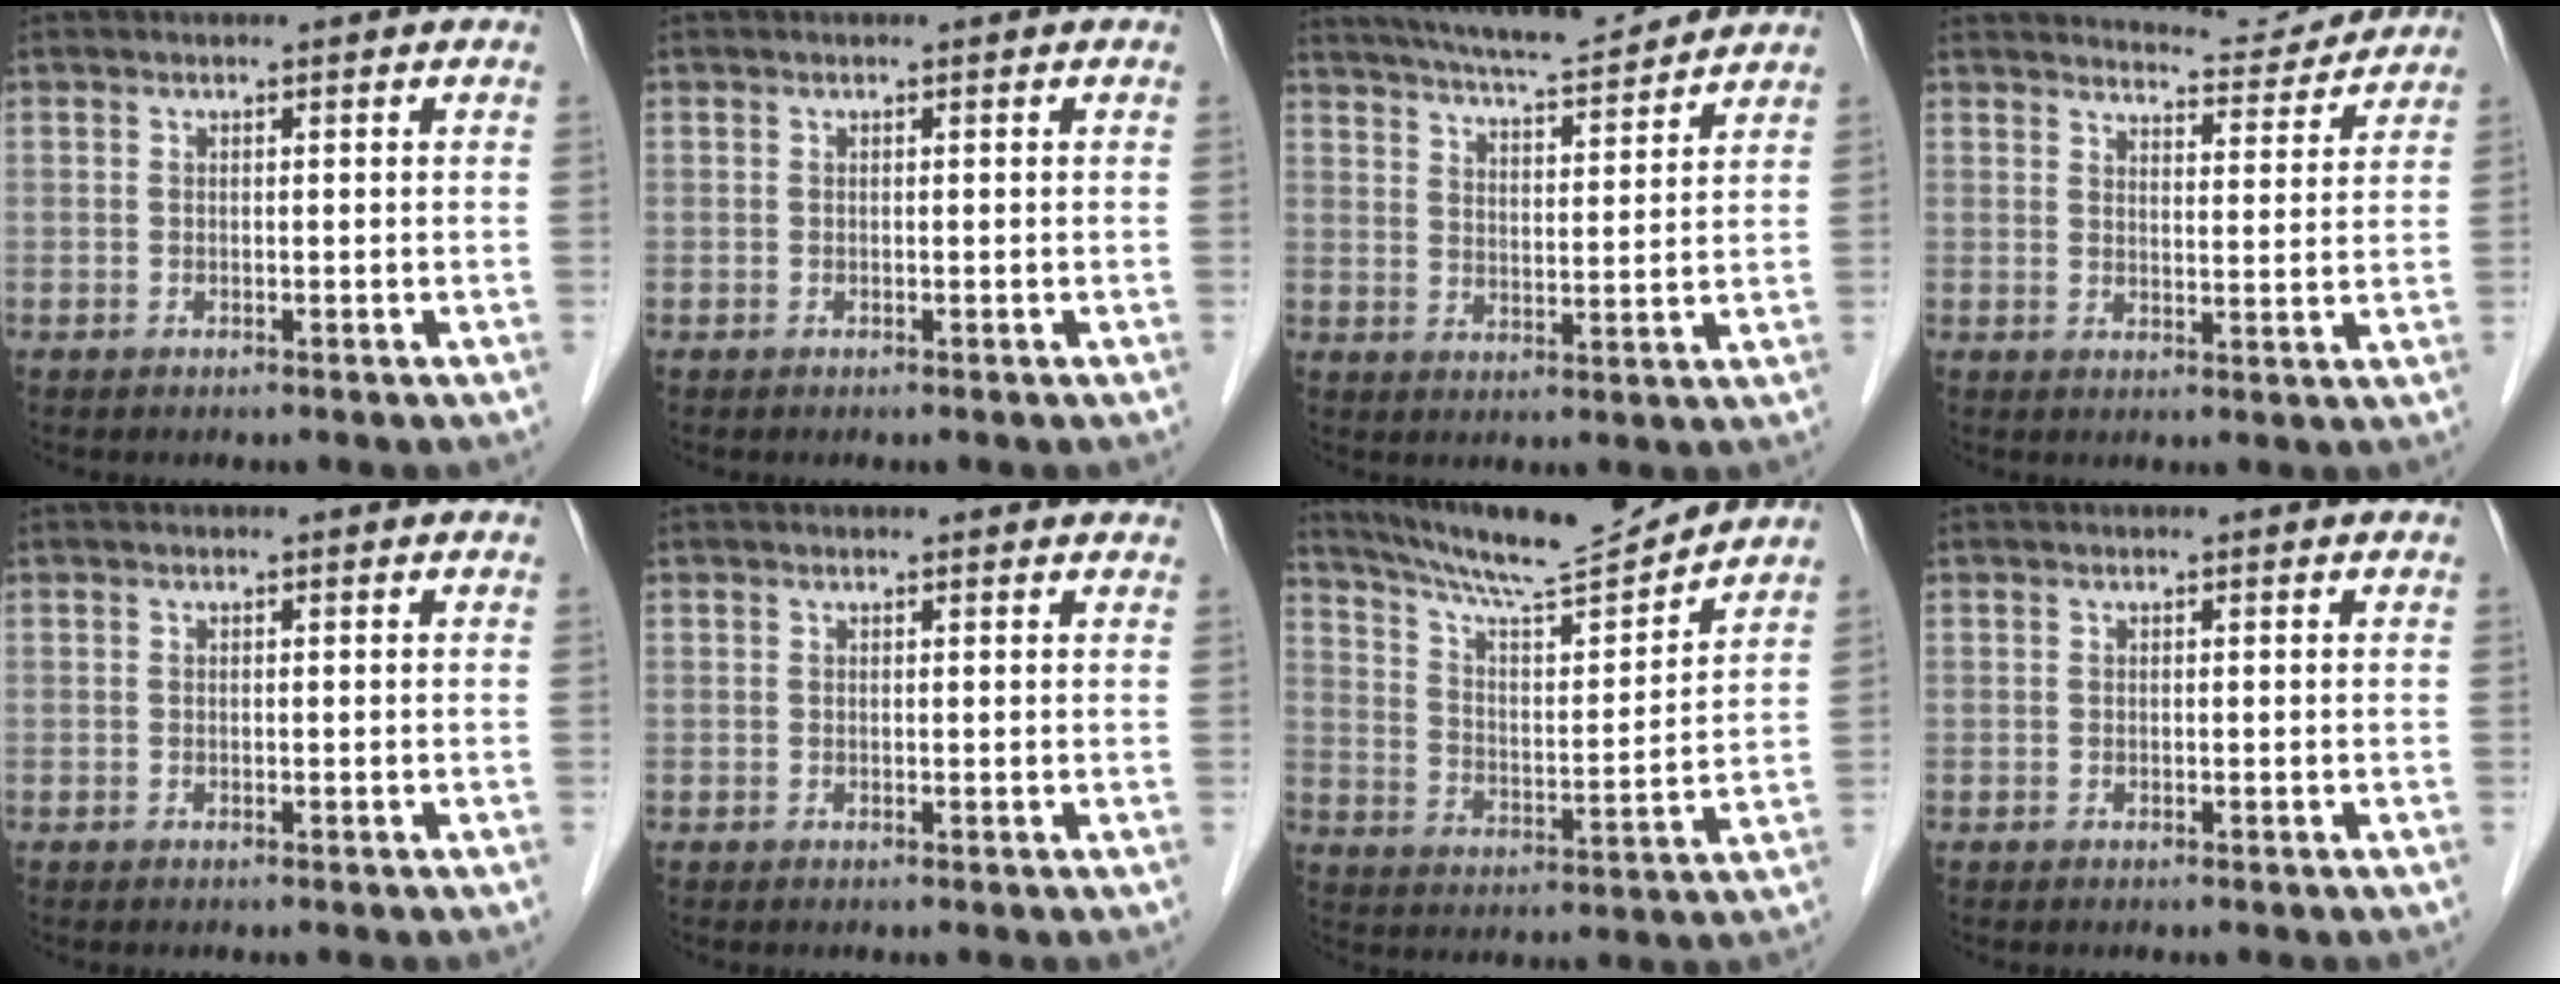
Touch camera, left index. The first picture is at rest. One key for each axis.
{"total": 0.0}
{"total": 12.7, "fx": 11.5, "fy": 1.1, "fz": 5.3, "tx": -0.094, "ty": 0.002, "tz": 0.177}
{"total": 6.4, "fx": 6.4, "fy": 0.4, "fz": -0.4, "tx": 0.002, "ty": -0.009, "tz": 0.080}
{"total": 0.0}
{"total": 2.4, "fx": 2.2, "fy": 0.7, "fz": 0.7, "tx": -0.011, "ty": 0.009, "tz": 0.014}
{"total": 14.0, "fx": 13.2, "fy": -0.2, "fz": 4.7, "tx": -0.088, "ty": -0.009, "tz": 0.217}
{"total": 0.0}